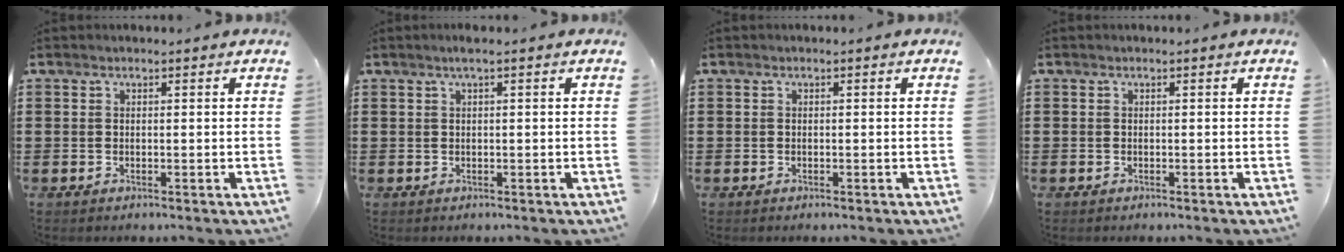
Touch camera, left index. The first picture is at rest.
{"total": 1.2, "force": [0.5, 0.0, 1.0], "torque": [-0.019, 0.000, 0.009]}
{"total": 0.0}
{"total": 0.0}